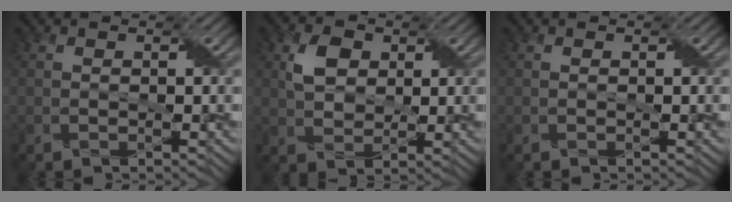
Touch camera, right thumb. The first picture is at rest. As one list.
[{"total": 4.5, "force": [1.5, 3.4, 2.6], "torque": [-0.062, 0.006, 0.029]}, {"total": 0.0}]